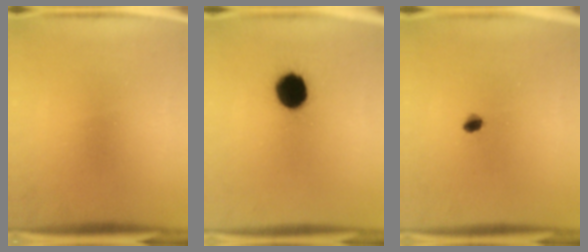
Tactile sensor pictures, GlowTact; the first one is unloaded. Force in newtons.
{"total": 10.5}
{"total": 1.9}